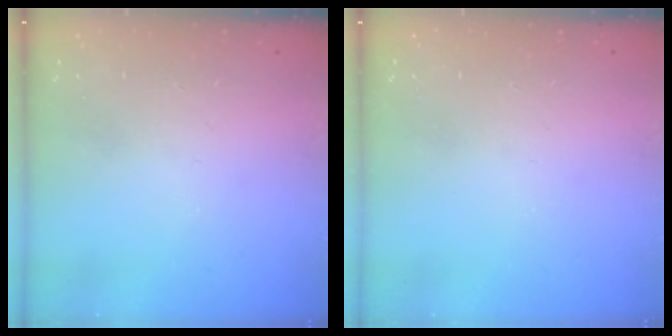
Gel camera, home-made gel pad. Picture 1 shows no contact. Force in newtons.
{"total": 0.0}